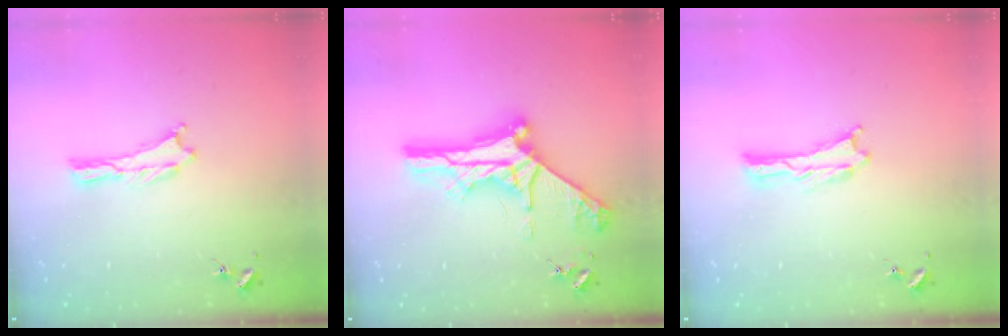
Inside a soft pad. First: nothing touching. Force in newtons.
{"total": 10.1, "press": 10.1, "slide": 1.0}
{"total": 0.0}